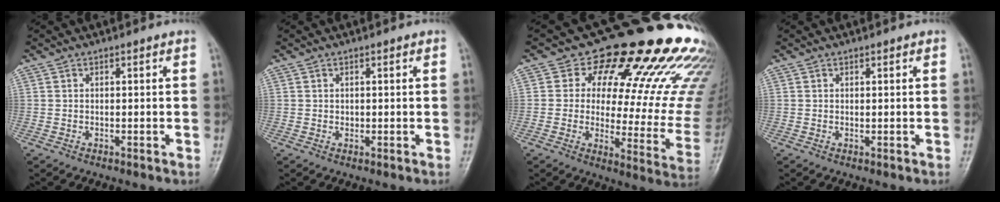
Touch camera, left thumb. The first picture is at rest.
{"total": 0.7, "force": [0.2, 0.6, 0.3], "torque": [0.003, 0.000, 0.002]}
{"total": 26.0, "force": [16.9, 11.3, 16.2], "torque": [-0.162, -0.078, 0.203]}
{"total": 0.6, "force": [0.4, 0.3, 0.4], "torque": [-0.004, -0.002, 0.004]}